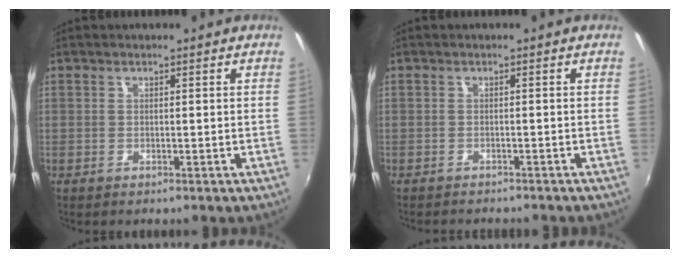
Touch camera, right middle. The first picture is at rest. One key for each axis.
{"total": 3.8, "fx": -3.5, "fy": 0.9, "fz": 1.2, "tx": -0.030, "ty": -0.012, "tz": -0.052}